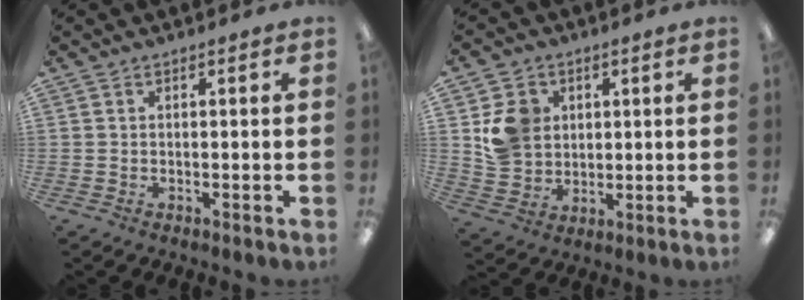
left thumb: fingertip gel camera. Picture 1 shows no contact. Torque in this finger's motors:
{"motor_torque": [-0.02, 0.22, -0.02, 0.02, 0.05]}